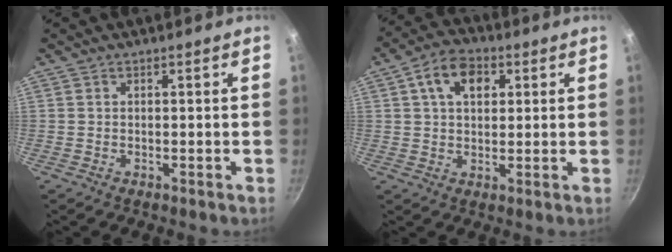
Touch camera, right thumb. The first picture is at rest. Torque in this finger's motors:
{"motor_torque": [0.33, 1.87, 0.89, -0.12, 0.04]}